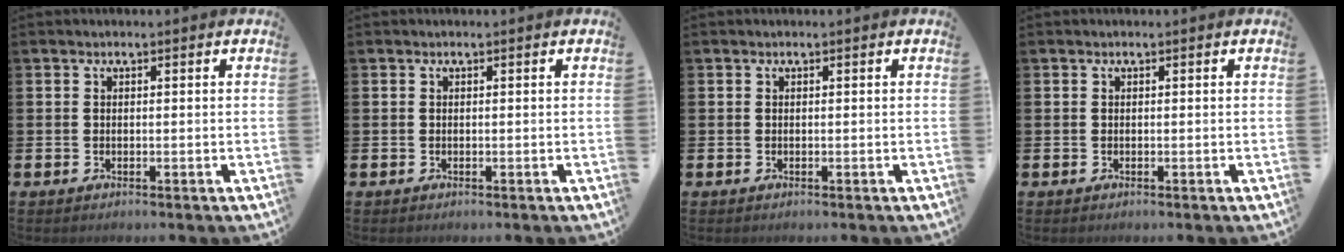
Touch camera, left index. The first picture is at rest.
{"total": 0.0}
{"total": 0.0}
{"total": 0.0}